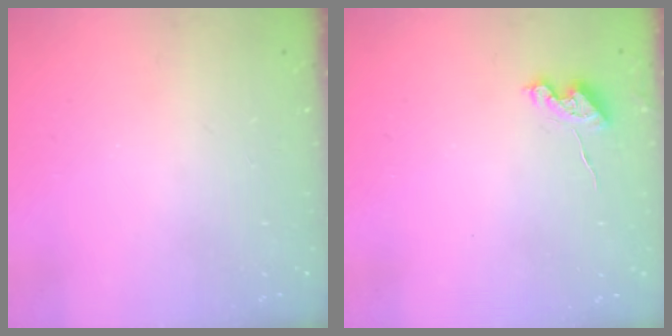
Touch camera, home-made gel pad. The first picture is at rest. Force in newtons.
{"total": 5.0, "press": 4.9, "slide": 0.6}